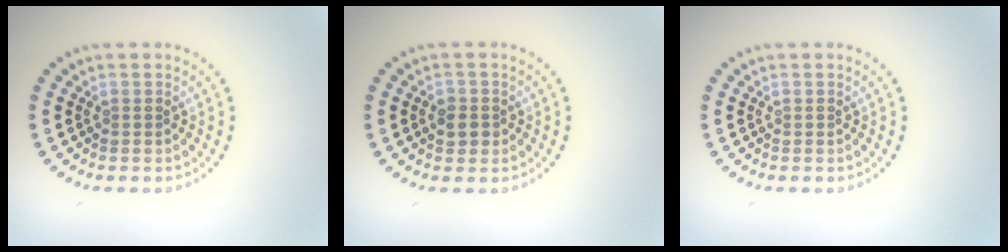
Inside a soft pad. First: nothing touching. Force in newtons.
{"total": 1.7, "press": 1.6, "slide": 0.5}
{"total": 0.0}